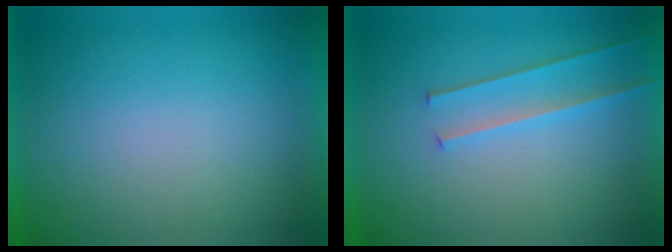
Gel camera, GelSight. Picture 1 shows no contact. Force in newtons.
{"total": 2.0}